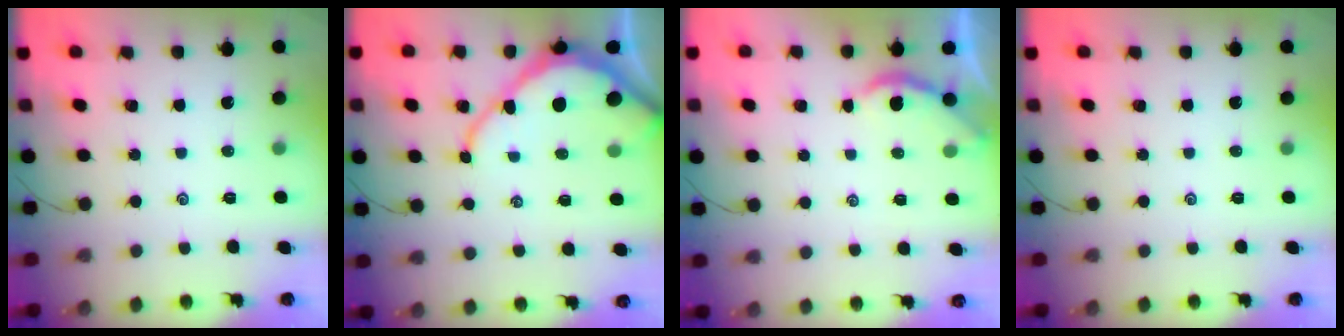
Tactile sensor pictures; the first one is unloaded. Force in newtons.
{"total": 9.9, "press": 9.8, "slide": 1.3}
{"total": 2.3, "press": 2.2, "slide": 0.3}
{"total": 0.0}